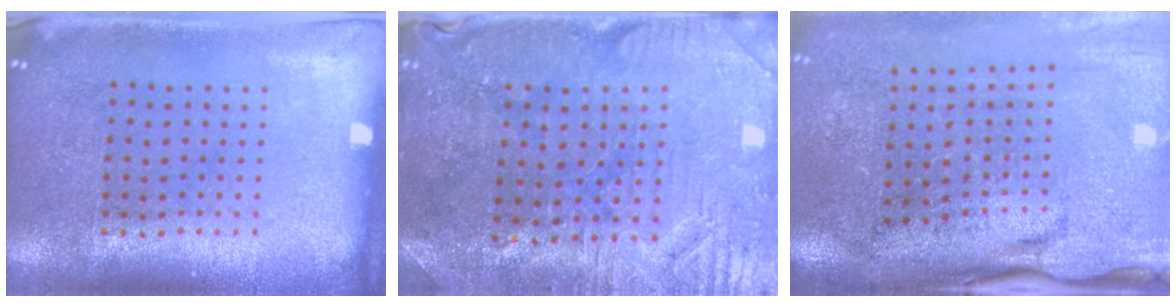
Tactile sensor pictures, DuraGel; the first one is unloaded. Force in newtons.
{"total": 1.4, "press": 1.4, "slide": 0.4}
{"total": 4.4, "press": 3.6, "slide": 2.5}